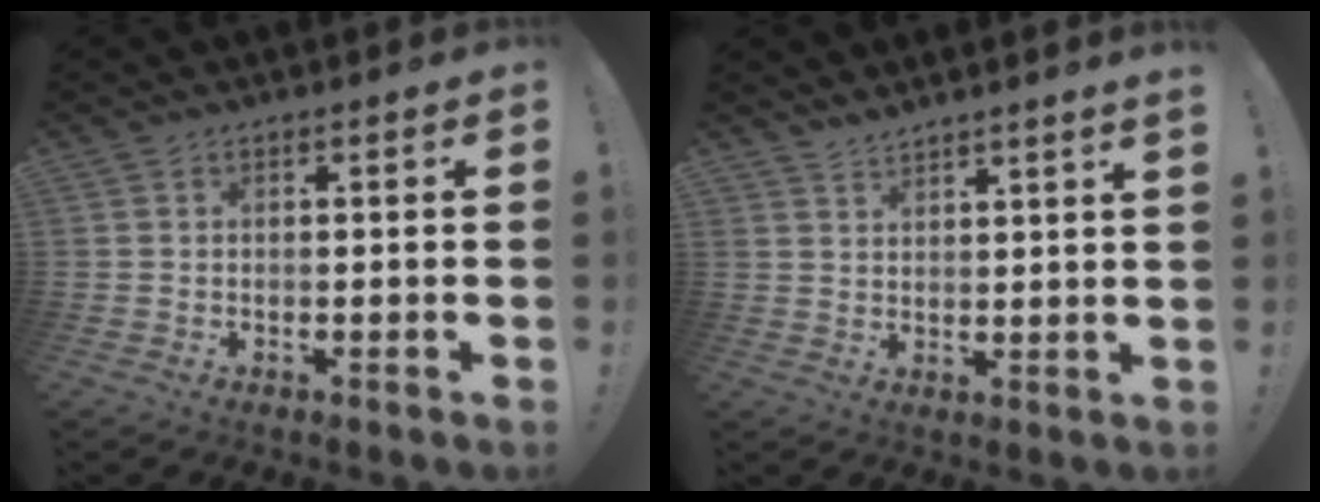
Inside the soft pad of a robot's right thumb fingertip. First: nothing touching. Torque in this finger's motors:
{"motor_torque": [-0.14, 0.19, -0.13, 0.88, 0.08]}